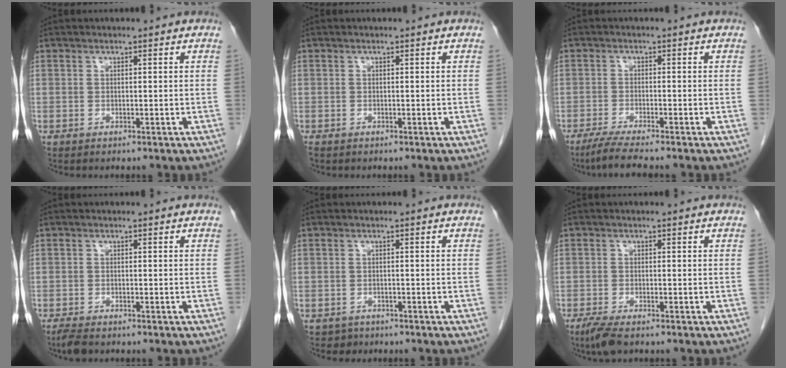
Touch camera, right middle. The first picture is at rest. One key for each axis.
{"total": 0.7, "fx": -0.6, "fy": 0.4, "fz": 0.3, "tx": -0.006, "ty": 0.000, "tz": -0.009}
{"total": 5.3, "fx": -4.3, "fy": -0.3, "fz": 3.1, "tx": -0.055, "ty": -0.016, "tz": -0.076}
{"total": 2.6, "fx": -2.1, "fy": 0.7, "fz": 1.4, "tx": -0.032, "ty": -0.008, "tz": -0.035}
{"total": 1.8, "fx": -1.3, "fy": 1.2, "fz": -0.3, "tx": -0.003, "ty": 0.006, "tz": -0.020}
{"total": 3.7, "fx": -2.7, "fy": 0.8, "fz": 2.4, "tx": -0.052, "ty": -0.011, "tz": -0.047}